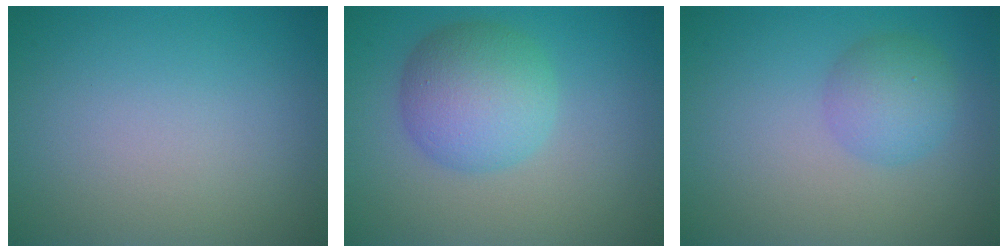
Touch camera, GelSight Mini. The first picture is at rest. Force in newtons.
{"total": 5.8, "press": 5.8, "slide": 0.3}
{"total": 3.0, "press": 3.0, "slide": 0.1}